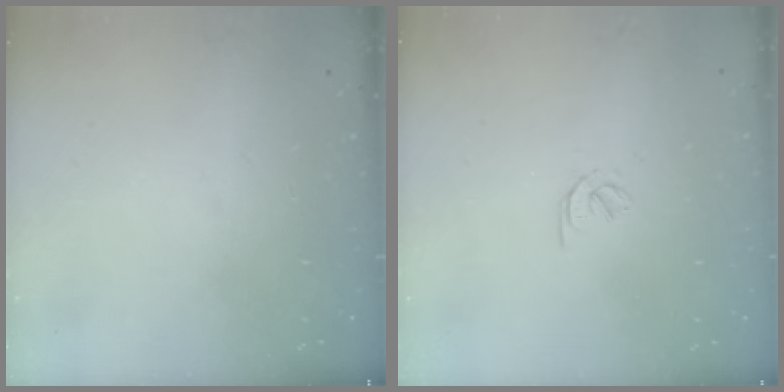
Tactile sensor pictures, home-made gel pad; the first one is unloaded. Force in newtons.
{"total": 1.7, "press": 1.6, "slide": 0.6}